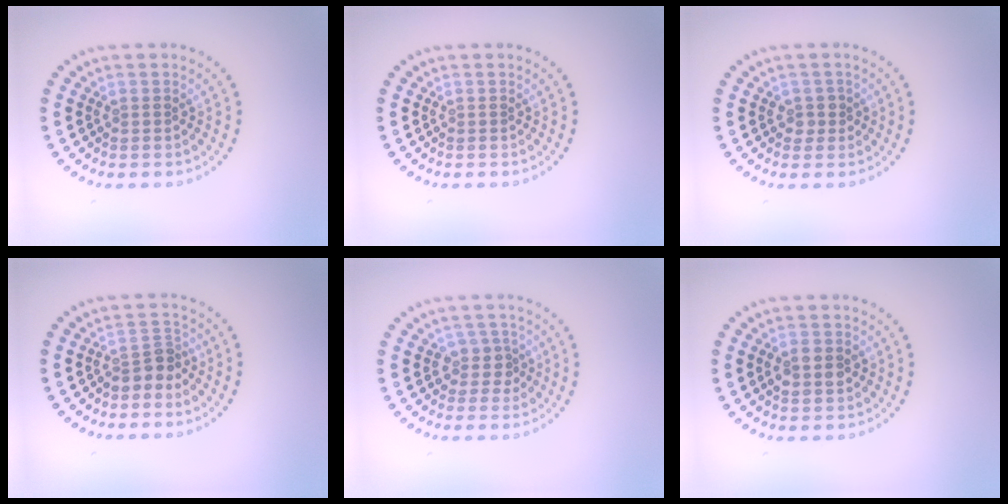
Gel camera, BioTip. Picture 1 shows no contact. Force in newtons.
{"total": 0.0}
{"total": 1.3, "press": 1.1, "slide": 0.7}
{"total": 2.3, "press": 1.8, "slide": 1.4}
{"total": 2.1, "press": 1.7, "slide": 1.1}
{"total": 2.8, "press": 2.8, "slide": 0.1}